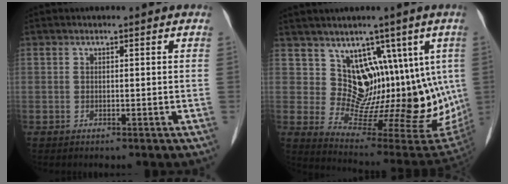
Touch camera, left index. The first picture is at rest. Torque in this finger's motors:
{"motor_torque": [0.80, 0.49, 0.23, 0.05]}